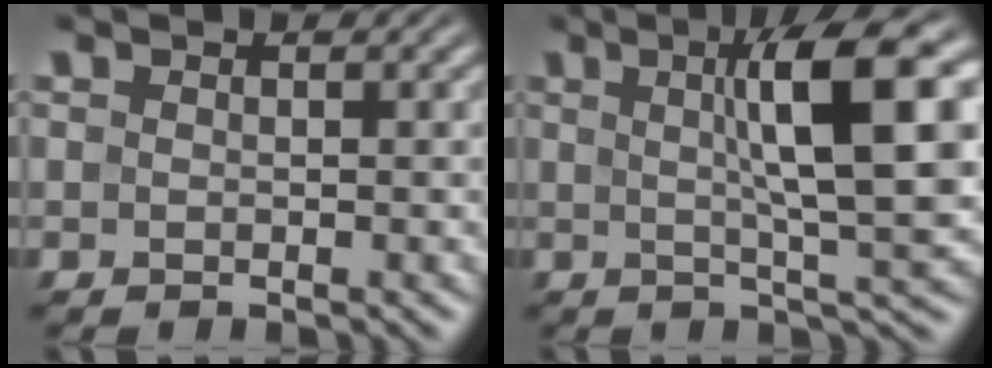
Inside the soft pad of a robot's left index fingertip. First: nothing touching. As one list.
[{"total": 9.9, "force": [2.1, 2.0, 9.5], "torque": [-0.124, 0.013, 0.032]}]